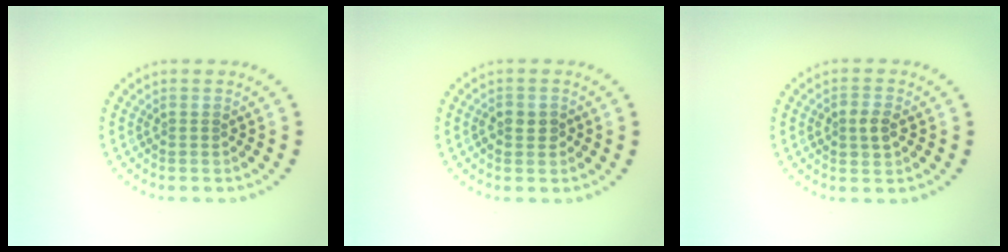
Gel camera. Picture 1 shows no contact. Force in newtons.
{"total": 1.8, "press": 1.8, "slide": 0.4}
{"total": 2.1, "press": 2.1, "slide": 0.2}